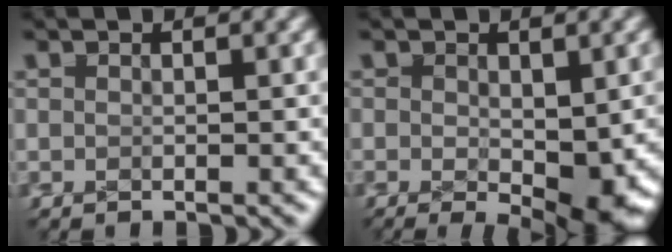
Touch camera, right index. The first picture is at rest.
{"total": 4.1, "force": [-1.4, 1.7, 3.5], "torque": [-0.056, -0.032, -0.008]}